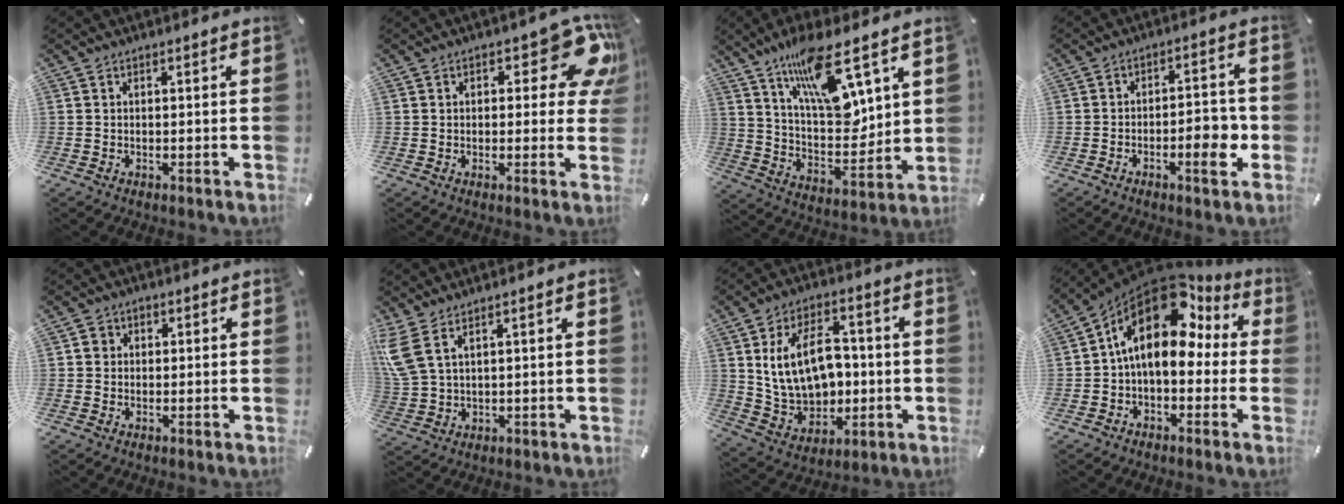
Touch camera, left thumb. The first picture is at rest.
{"total": 12.1, "force": [5.1, 6.2, 9.1], "torque": [-0.103, -0.028, 0.088]}
{"total": 16.8, "force": [10.6, 5.9, 11.6], "torque": [-0.207, -0.058, 0.178]}
{"total": 7.9, "force": [-2.6, 3.2, 6.7], "torque": [-0.096, 0.013, -0.042]}
{"total": 2.6, "force": [0.2, 2.4, 1.0], "torque": [-0.003, 0.003, -0.003]}
{"total": 6.0, "force": [3.6, 2.5, 4.1], "torque": [-0.109, -0.015, 0.064]}
{"total": 15.7, "force": [1.4, 11.3, 10.8], "torque": [-0.198, 0.007, 0.031]}
{"total": 17.2, "force": [5.4, 10.6, 12.4], "torque": [-0.214, -0.032, 0.086]}